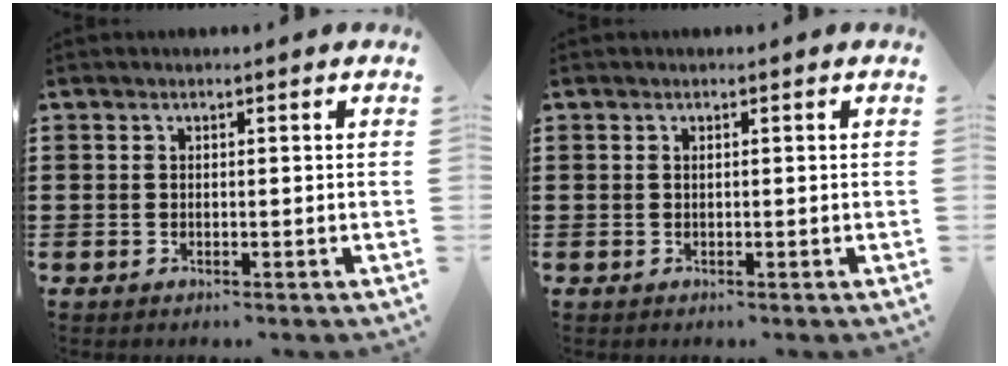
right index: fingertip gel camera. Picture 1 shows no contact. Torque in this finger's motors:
{"motor_torque": [-0.28, -0.17, 0.05, 0.00]}